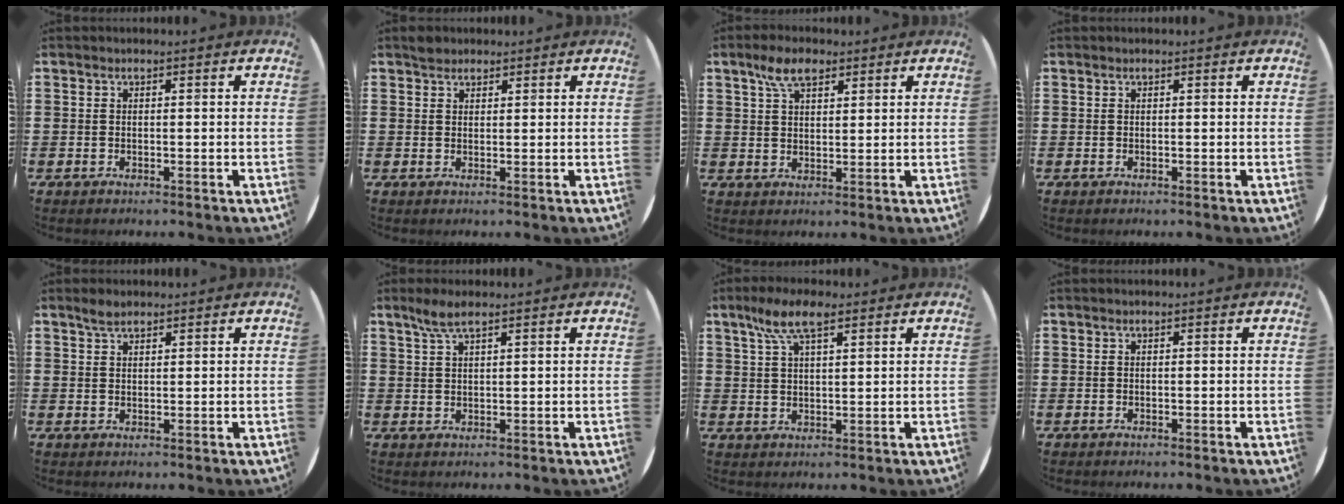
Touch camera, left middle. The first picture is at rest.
{"total": 1.6, "force": [1.5, 0.6, 0.1], "torque": [0.004, 0.000, 0.028]}
{"total": 5.1, "force": [3.4, 2.3, 3.0], "torque": [-0.051, 0.002, 0.059]}
{"total": 0.0}
{"total": 2.0, "force": [1.7, 0.6, 0.9], "torque": [-0.012, 0.001, 0.029]}
{"total": 3.3, "force": [2.3, 0.5, 2.2], "torque": [-0.048, 0.004, 0.041]}
{"total": 6.8, "force": [4.2, 2.2, 4.9], "torque": [-0.106, 0.005, 0.074]}
{"total": 0.0}